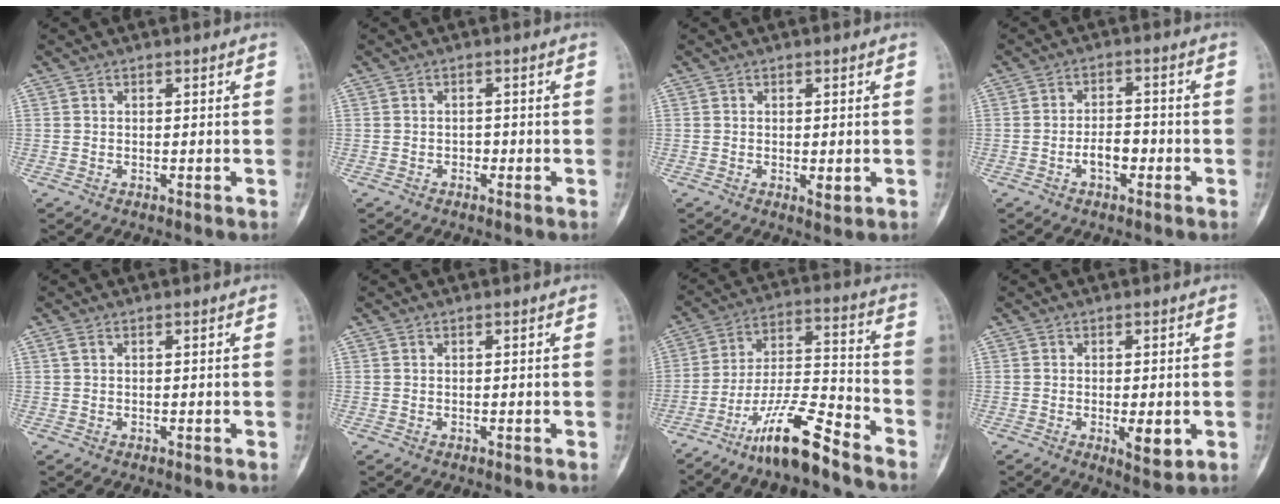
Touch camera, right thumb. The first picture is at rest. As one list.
[{"total": 0.9, "force": [-0.4, 0.6, 0.4], "torque": [-0.004, 0.004, -0.009]}, {"total": 1.8, "force": [-0.2, 0.7, 1.7], "torque": [-0.030, -0.007, 0.002]}, {"total": 4.3, "force": [-1.7, 2.2, 3.3], "torque": [-0.049, 0.019, -0.030]}, {"total": 0.8, "force": [0.3, 0.3, 0.6], "torque": [-0.019, 0.010, 0.007]}, {"total": 0.0}, {"total": 14.2, "force": [-10.4, 2.4, 9.3], "torque": [-0.179, 0.074, -0.189]}, {"total": 4.9, "force": [-1.0, 1.8, 4.5], "torque": [-0.061, -0.011, -0.008]}]